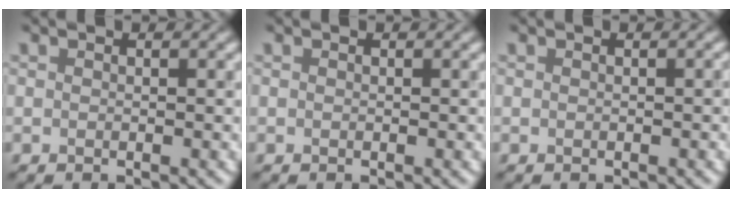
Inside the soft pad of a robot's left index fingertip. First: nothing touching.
{"total": 0.0}
{"total": 0.0}